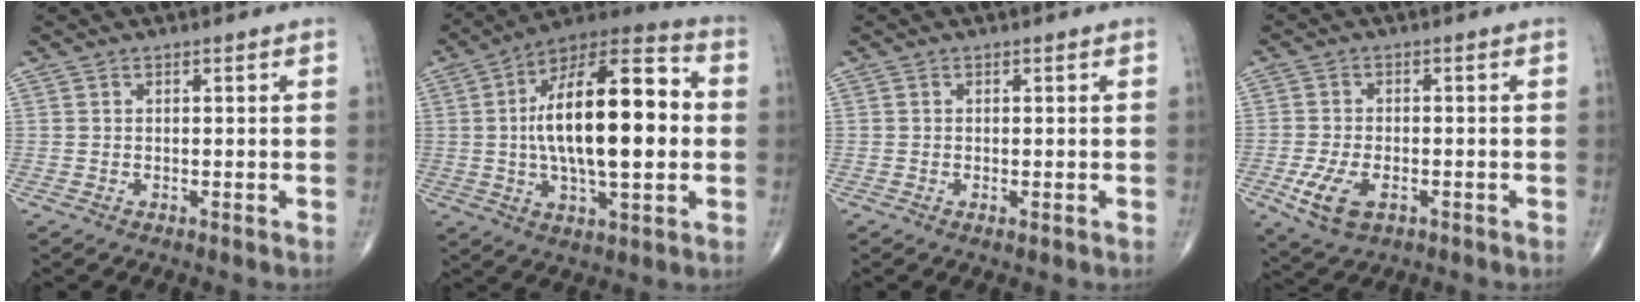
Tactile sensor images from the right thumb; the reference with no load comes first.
{"total": 23.6, "force": [1.0, 9.3, 21.7], "torque": [-0.349, 0.022, 0.009]}
{"total": 0.6, "force": [-0.3, 0.1, 0.5], "torque": [-0.009, -0.003, -0.005]}
{"total": 7.1, "force": [-2.7, 3.8, 5.3], "torque": [-0.107, 0.001, -0.043]}